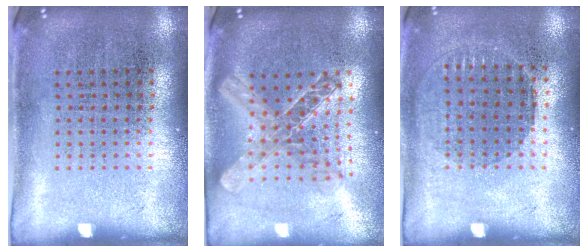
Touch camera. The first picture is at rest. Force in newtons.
{"total": 2.0, "press": 1.7, "slide": 1.1}
{"total": 0.9, "press": 0.8, "slide": 0.3}